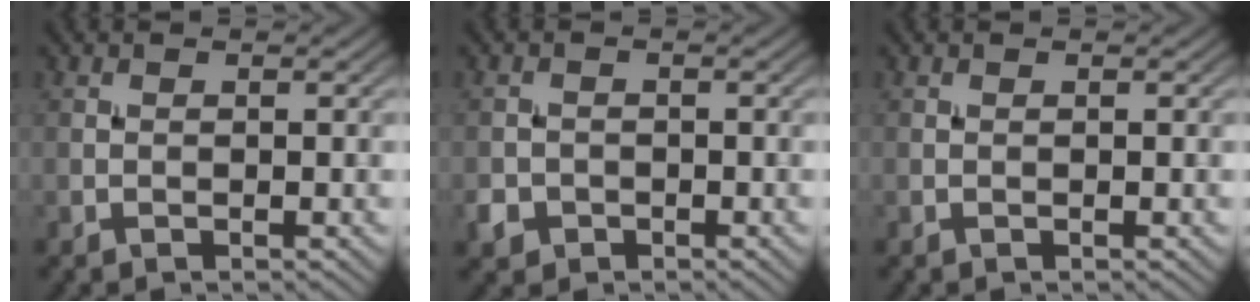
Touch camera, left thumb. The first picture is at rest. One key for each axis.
{"total": 2.1, "fx": -1.1, "fy": 1.7, "fz": 0.6, "tx": -0.012, "ty": -0.005, "tz": -0.024}
{"total": 0.0}